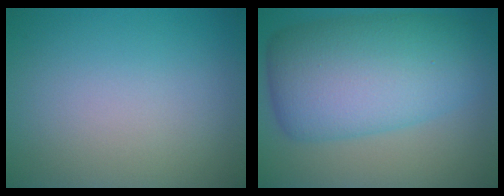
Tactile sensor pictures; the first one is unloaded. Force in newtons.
{"total": 10.6, "press": 10.6, "slide": 0.3}